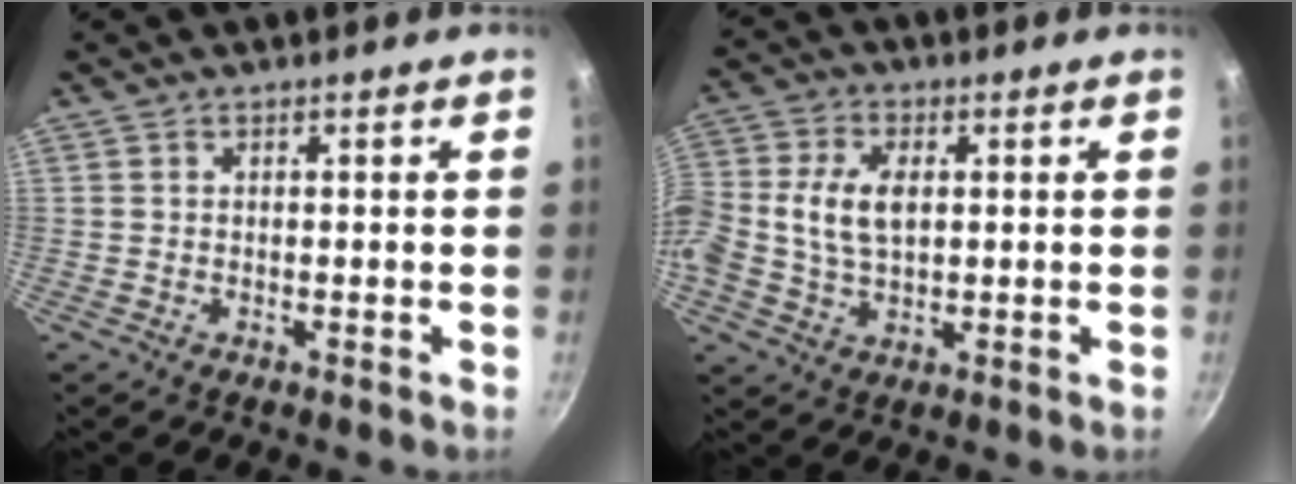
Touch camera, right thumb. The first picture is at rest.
{"total": 11.4, "force": [1.0, 7.6, 8.4], "torque": [-0.172, 0.026, 0.013]}